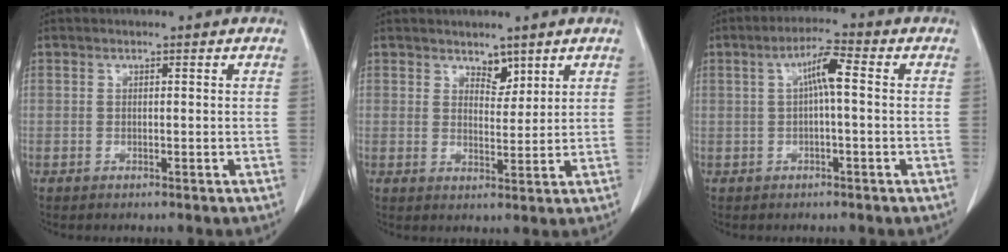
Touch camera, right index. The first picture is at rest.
{"total": 3.0, "force": [2.3, 1.5, 1.1], "torque": [-0.014, -0.006, 0.042]}
{"total": 4.8, "force": [0.6, 0.5, 4.7], "torque": [-0.085, 0.014, 0.009]}